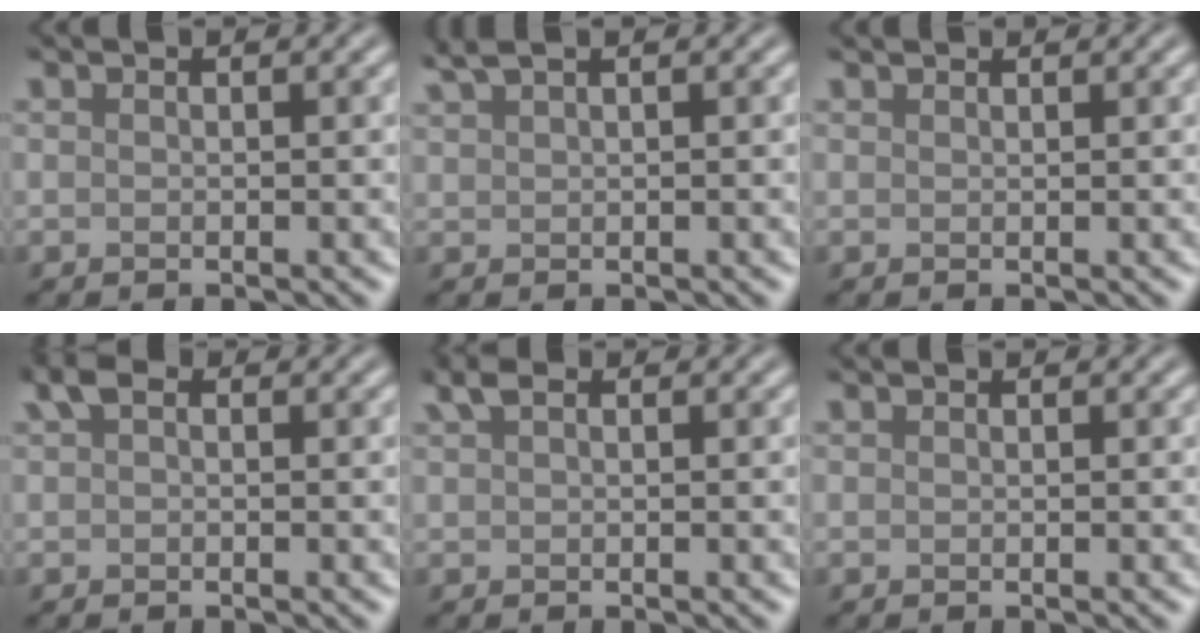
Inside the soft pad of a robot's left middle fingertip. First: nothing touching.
{"total": 1.3, "force": [1.1, -0.4, 0.4], "torque": [-0.021, 0.004, 0.040]}
{"total": 1.3, "force": [1.3, 0.1, 0.1], "torque": [0.007, 0.009, 0.013]}
{"total": 0.8, "force": [-0.3, -0.6, -0.4], "torque": [-0.016, -0.009, 0.026]}
{"total": 1.1, "force": [-0.2, -0.9, -0.5], "torque": [-0.016, -0.009, 0.032]}
{"total": 0.0}